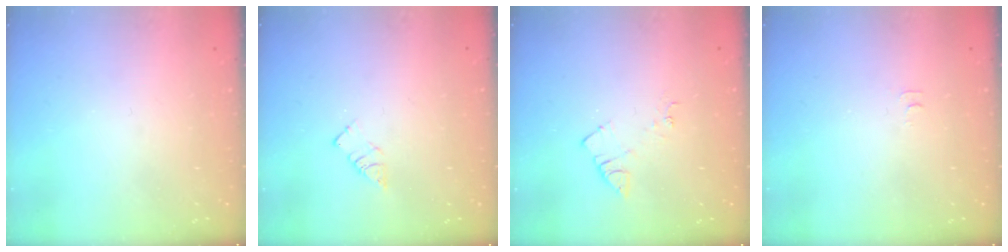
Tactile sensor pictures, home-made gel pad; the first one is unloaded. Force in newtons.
{"total": 3.3, "press": 3.3, "slide": 0.3}
{"total": 6.2, "press": 6.2, "slide": 0.6}
{"total": 4.6, "press": 4.5, "slide": 0.6}